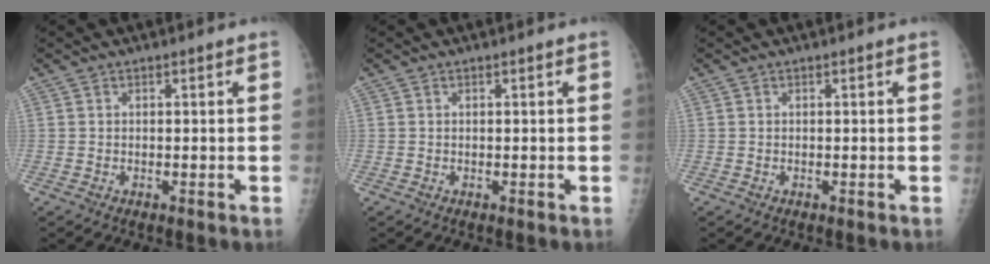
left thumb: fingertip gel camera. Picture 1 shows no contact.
{"total": 0.0}
{"total": 0.0}